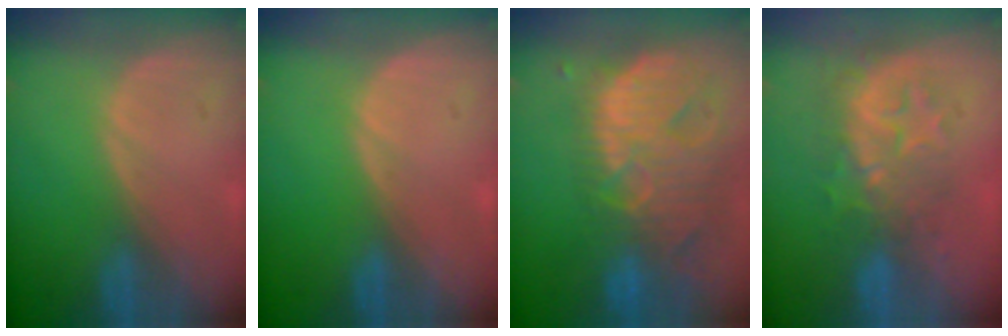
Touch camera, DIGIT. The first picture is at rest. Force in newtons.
{"total": 0.0}
{"total": 13.9, "press": 11.8, "slide": 7.4}
{"total": 8.8, "press": 7.9, "slide": 4.0}